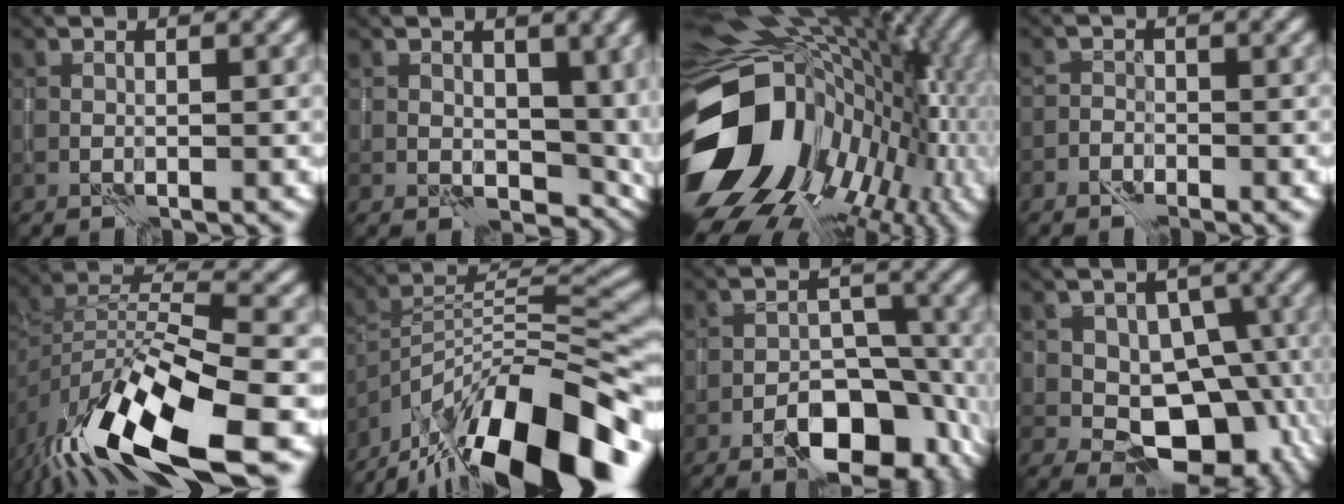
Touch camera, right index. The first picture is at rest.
{"total": 6.4, "force": [0.1, 4.4, 4.6], "torque": [-0.045, -0.014, 0.004]}
{"total": 18.0, "force": [-2.3, 13.5, 11.6], "torque": [-0.240, -0.038, -0.014]}
{"total": 1.4, "force": [-1.2, 0.7, -0.2], "torque": [0.021, 0.009, -0.031]}
{"total": 12.8, "force": [-7.6, 4.8, 9.1], "torque": [-0.168, -0.012, -0.136]}
{"total": 16.7, "force": [-12.3, 4.8, 10.2], "torque": [-0.191, 0.015, -0.212]}
{"total": 9.7, "force": [-5.6, 5.3, 5.8], "torque": [-0.061, 0.005, -0.090]}
{"total": 9.9, "force": [-1.4, 7.3, 6.6], "torque": [-0.064, -0.013, -0.019]}